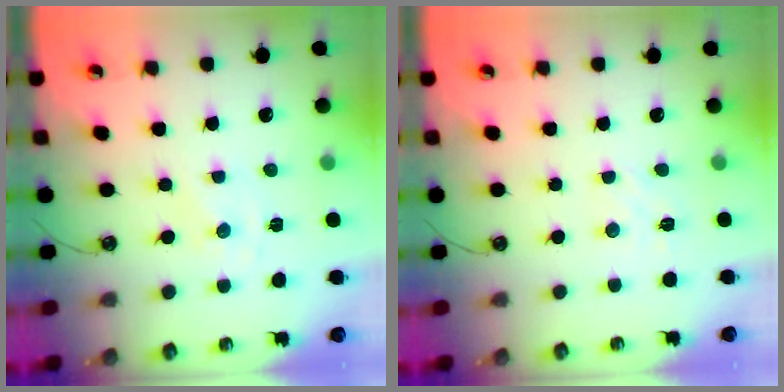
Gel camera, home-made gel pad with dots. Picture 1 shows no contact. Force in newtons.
{"total": 2.7, "press": 2.7, "slide": 0.4}